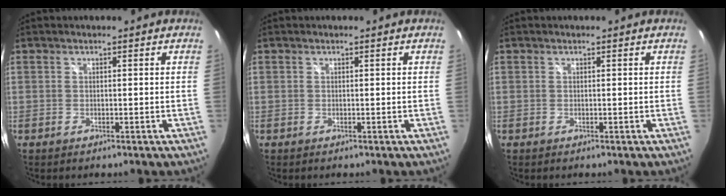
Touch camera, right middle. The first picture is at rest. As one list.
[{"total": 0.0}, {"total": 0.0}]